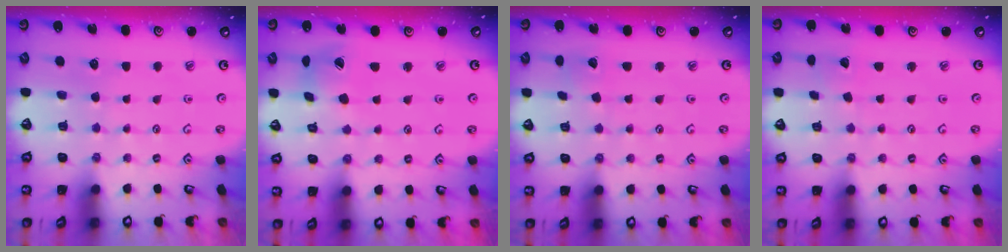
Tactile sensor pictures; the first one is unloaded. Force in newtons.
{"total": 7.4, "press": 7.3, "slide": 1.0}
{"total": 3.6, "press": 3.5, "slide": 0.3}
{"total": 2.0, "press": 2.0, "slide": 0.2}